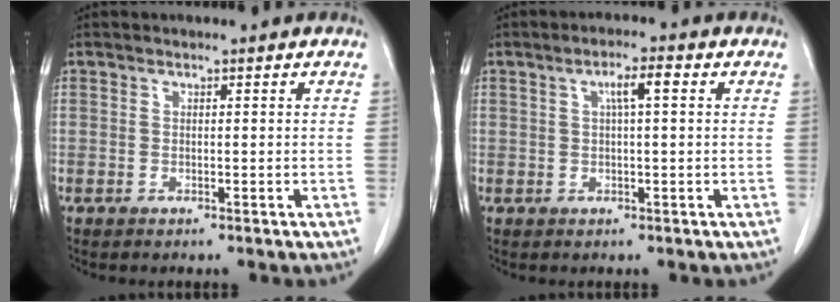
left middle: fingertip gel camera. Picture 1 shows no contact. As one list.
[{"total": 3.1, "force": [0.8, 0.4, 3.0], "torque": [-0.052, 0.009, 0.014]}]